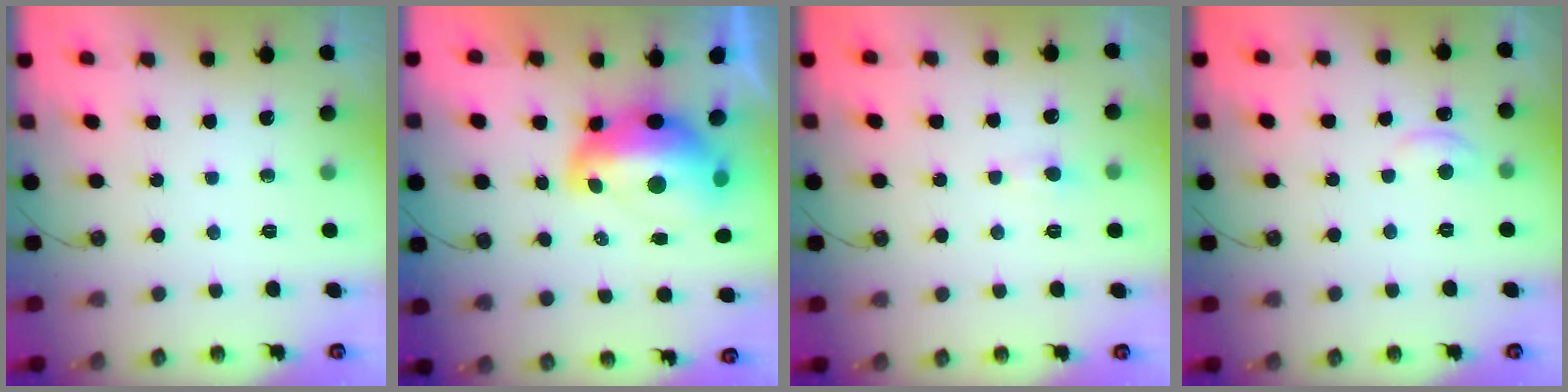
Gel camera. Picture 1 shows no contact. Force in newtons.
{"total": 8.2, "press": 8.1, "slide": 1.4}
{"total": 0.6, "press": 0.3, "slide": 0.4}
{"total": 2.6, "press": 2.6, "slide": 0.1}